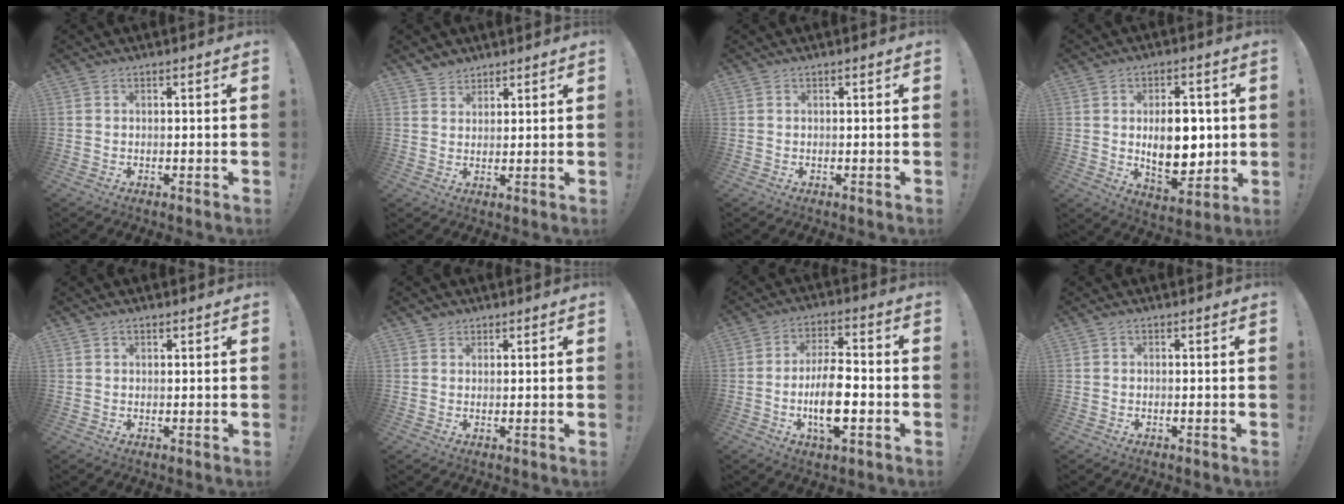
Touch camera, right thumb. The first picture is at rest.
{"total": 3.6, "force": [3.1, 1.9, 0.1], "torque": [-0.005, -0.019, 0.059]}
{"total": 0.0}
{"total": 13.6, "force": [0.7, 8.4, 10.7], "torque": [-0.160, -0.004, 0.016]}
{"total": 0.9, "force": [0.7, 0.4, 0.3], "torque": [-0.004, -0.001, 0.014]}
{"total": 2.1, "force": [1.6, 1.4, 0.1], "torque": [0.003, -0.007, 0.029]}
{"total": 12.3, "force": [-3.2, 4.9, 10.9], "torque": [-0.214, 0.005, -0.060]}
{"total": 0.5, "force": [-0.1, 0.2, 0.5], "torque": [-0.009, 0.001, -0.003]}